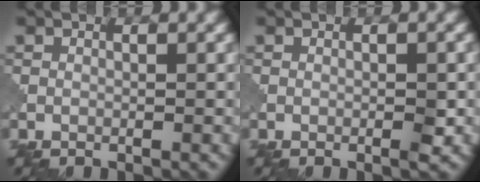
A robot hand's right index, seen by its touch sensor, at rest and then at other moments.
{"total": 0.7, "force": [-0.2, 0.1, 0.7], "torque": [-0.011, 0.001, -0.002]}